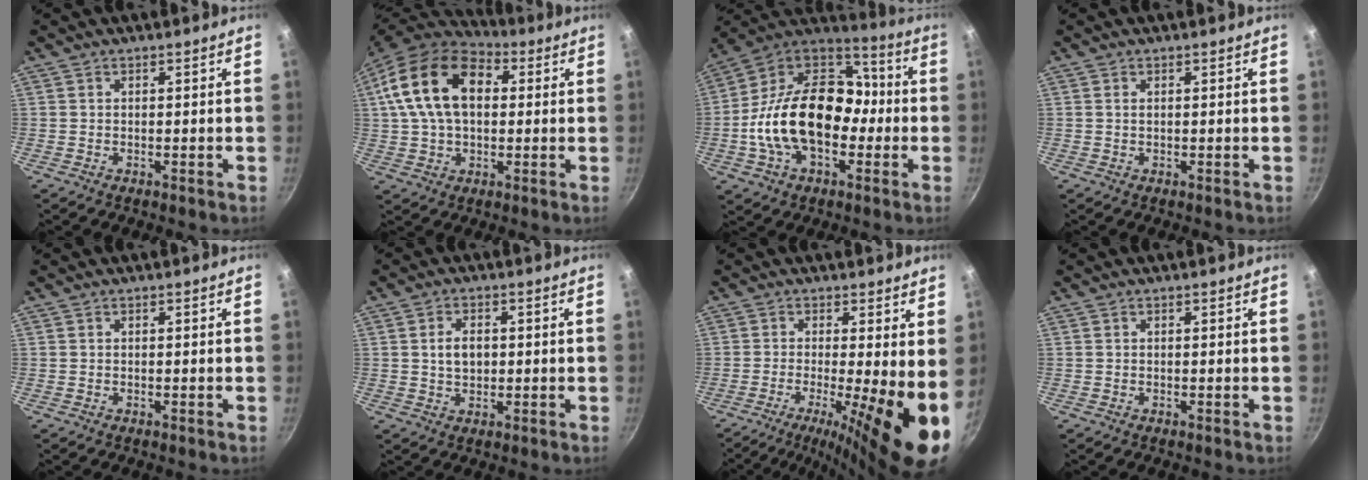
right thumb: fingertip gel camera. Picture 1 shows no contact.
{"total": 17.9, "force": [3.9, 11.4, 13.2], "torque": [-0.217, 0.017, 0.053]}
{"total": 24.3, "force": [-3.7, 16.2, 17.8], "torque": [-0.285, 0.060, -0.077]}
{"total": 0.6, "force": [0.1, 0.2, 0.6], "torque": [-0.012, 0.000, 0.001]}
{"total": 0.0}
{"total": 4.4, "force": [0.4, 3.0, 3.3], "torque": [-0.042, 0.005, 0.007]}
{"total": 11.8, "force": [-1.9, 1.8, 11.5], "torque": [-0.173, -0.014, -0.033]}
{"total": 0.0}